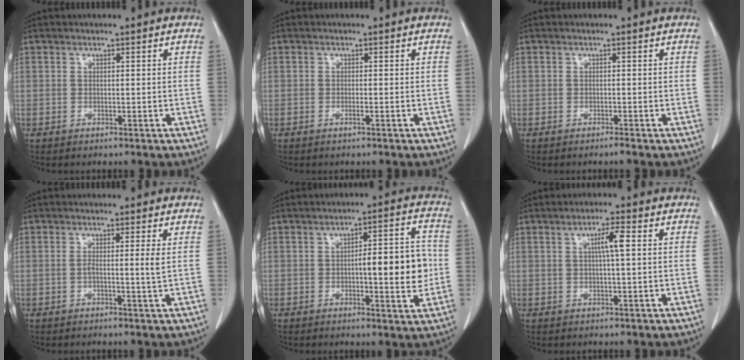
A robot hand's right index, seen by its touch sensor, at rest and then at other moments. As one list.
[{"total": 0.7, "force": [-0.3, -0.1, 0.6], "torque": [-0.012, -0.001, -0.005]}, {"total": 0.6, "force": [-0.5, -0.2, 0.3], "torque": [-0.005, 0.001, -0.008]}, {"total": 2.4, "force": [0.0, -0.6, 2.3], "torque": [-0.042, -0.003, -0.001]}, {"total": 9.6, "force": [-0.6, 2.1, 9.4], "torque": [-0.124, 0.017, -0.005]}, {"total": 3.6, "force": [0.7, 0.0, 3.5], "torque": [-0.062, 0.003, 0.012]}]